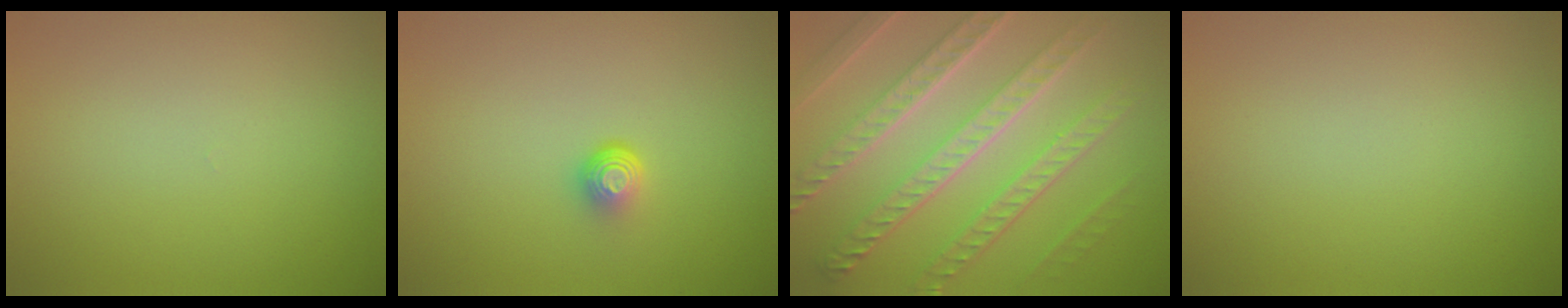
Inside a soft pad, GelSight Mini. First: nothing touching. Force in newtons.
{"total": 1.9, "press": 1.1, "slide": 1.5}
{"total": 8.9, "press": 6.4, "slide": 6.3}
{"total": 0.0}